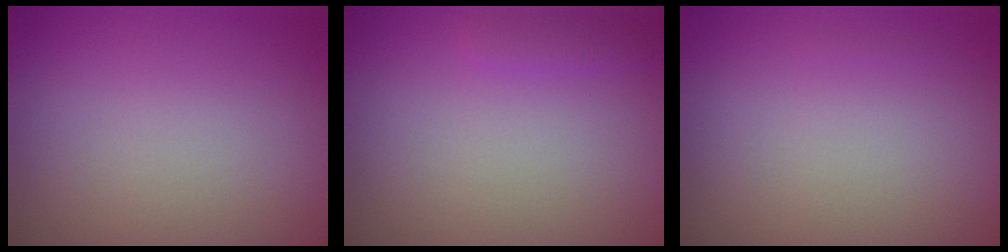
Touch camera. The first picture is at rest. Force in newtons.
{"total": 0.9, "press": 0.9, "slide": 0.0}
{"total": 0.0}